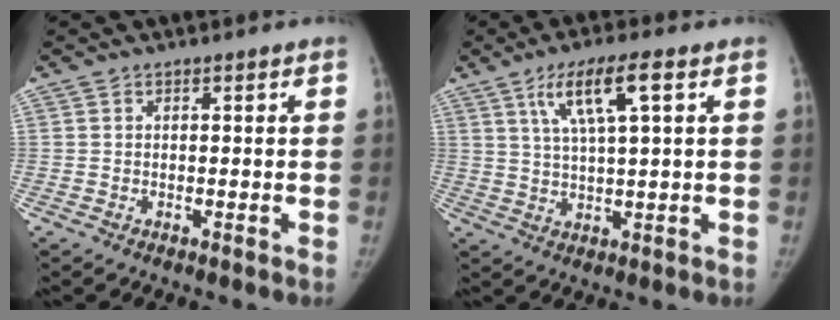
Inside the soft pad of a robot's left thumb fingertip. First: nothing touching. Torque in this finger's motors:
{"motor_torque": [0.03, 0.11, 0.61, 0.21, 0.08]}